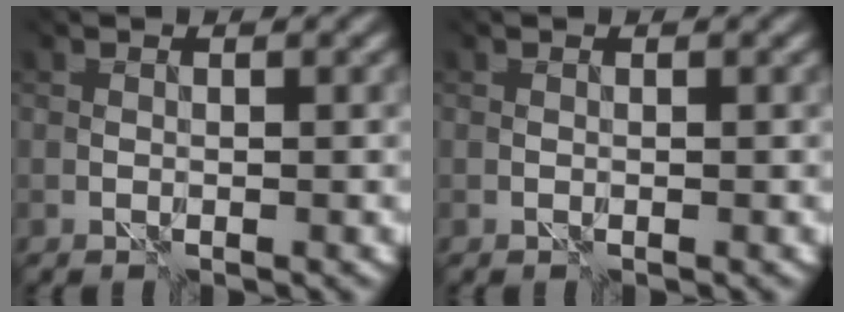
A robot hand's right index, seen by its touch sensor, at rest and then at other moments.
{"total": 0.0}